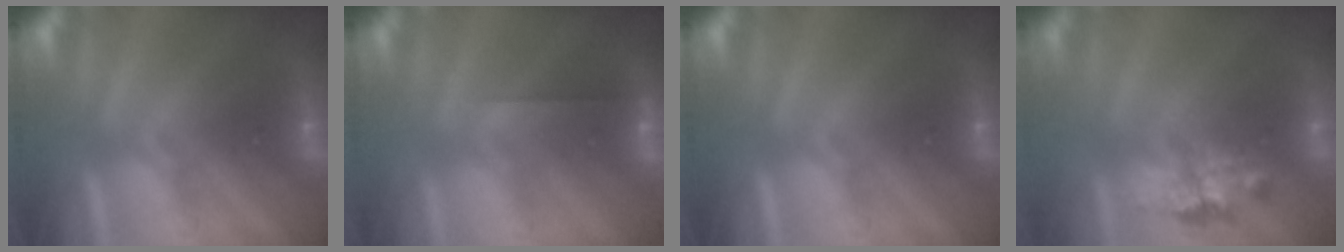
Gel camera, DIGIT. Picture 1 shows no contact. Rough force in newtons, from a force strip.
{"total": 2.6}
{"total": 0.0}
{"total": 2.4}